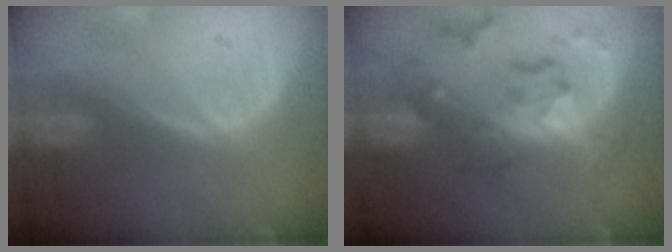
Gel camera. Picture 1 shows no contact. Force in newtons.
{"total": 8.4, "press": 7.5, "slide": 4.0}